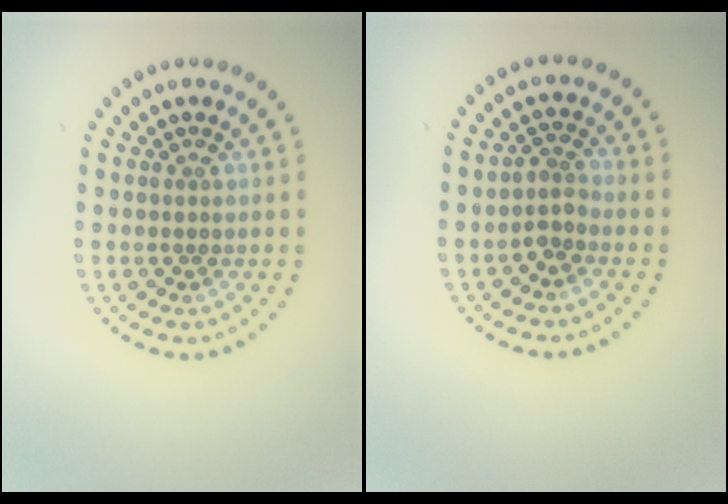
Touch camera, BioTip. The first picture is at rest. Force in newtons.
{"total": 1.6, "press": 1.3, "slide": 1.0}